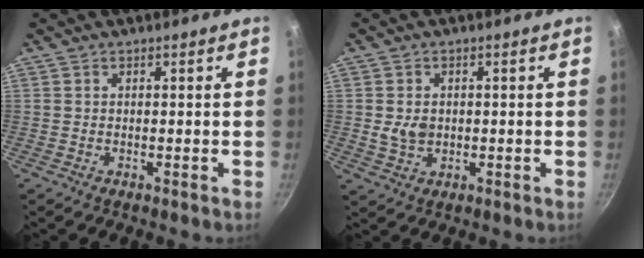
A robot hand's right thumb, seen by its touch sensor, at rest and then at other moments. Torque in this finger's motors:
{"motor_torque": [-0.16, 0.12, 0.21, -0.12, 0.01]}